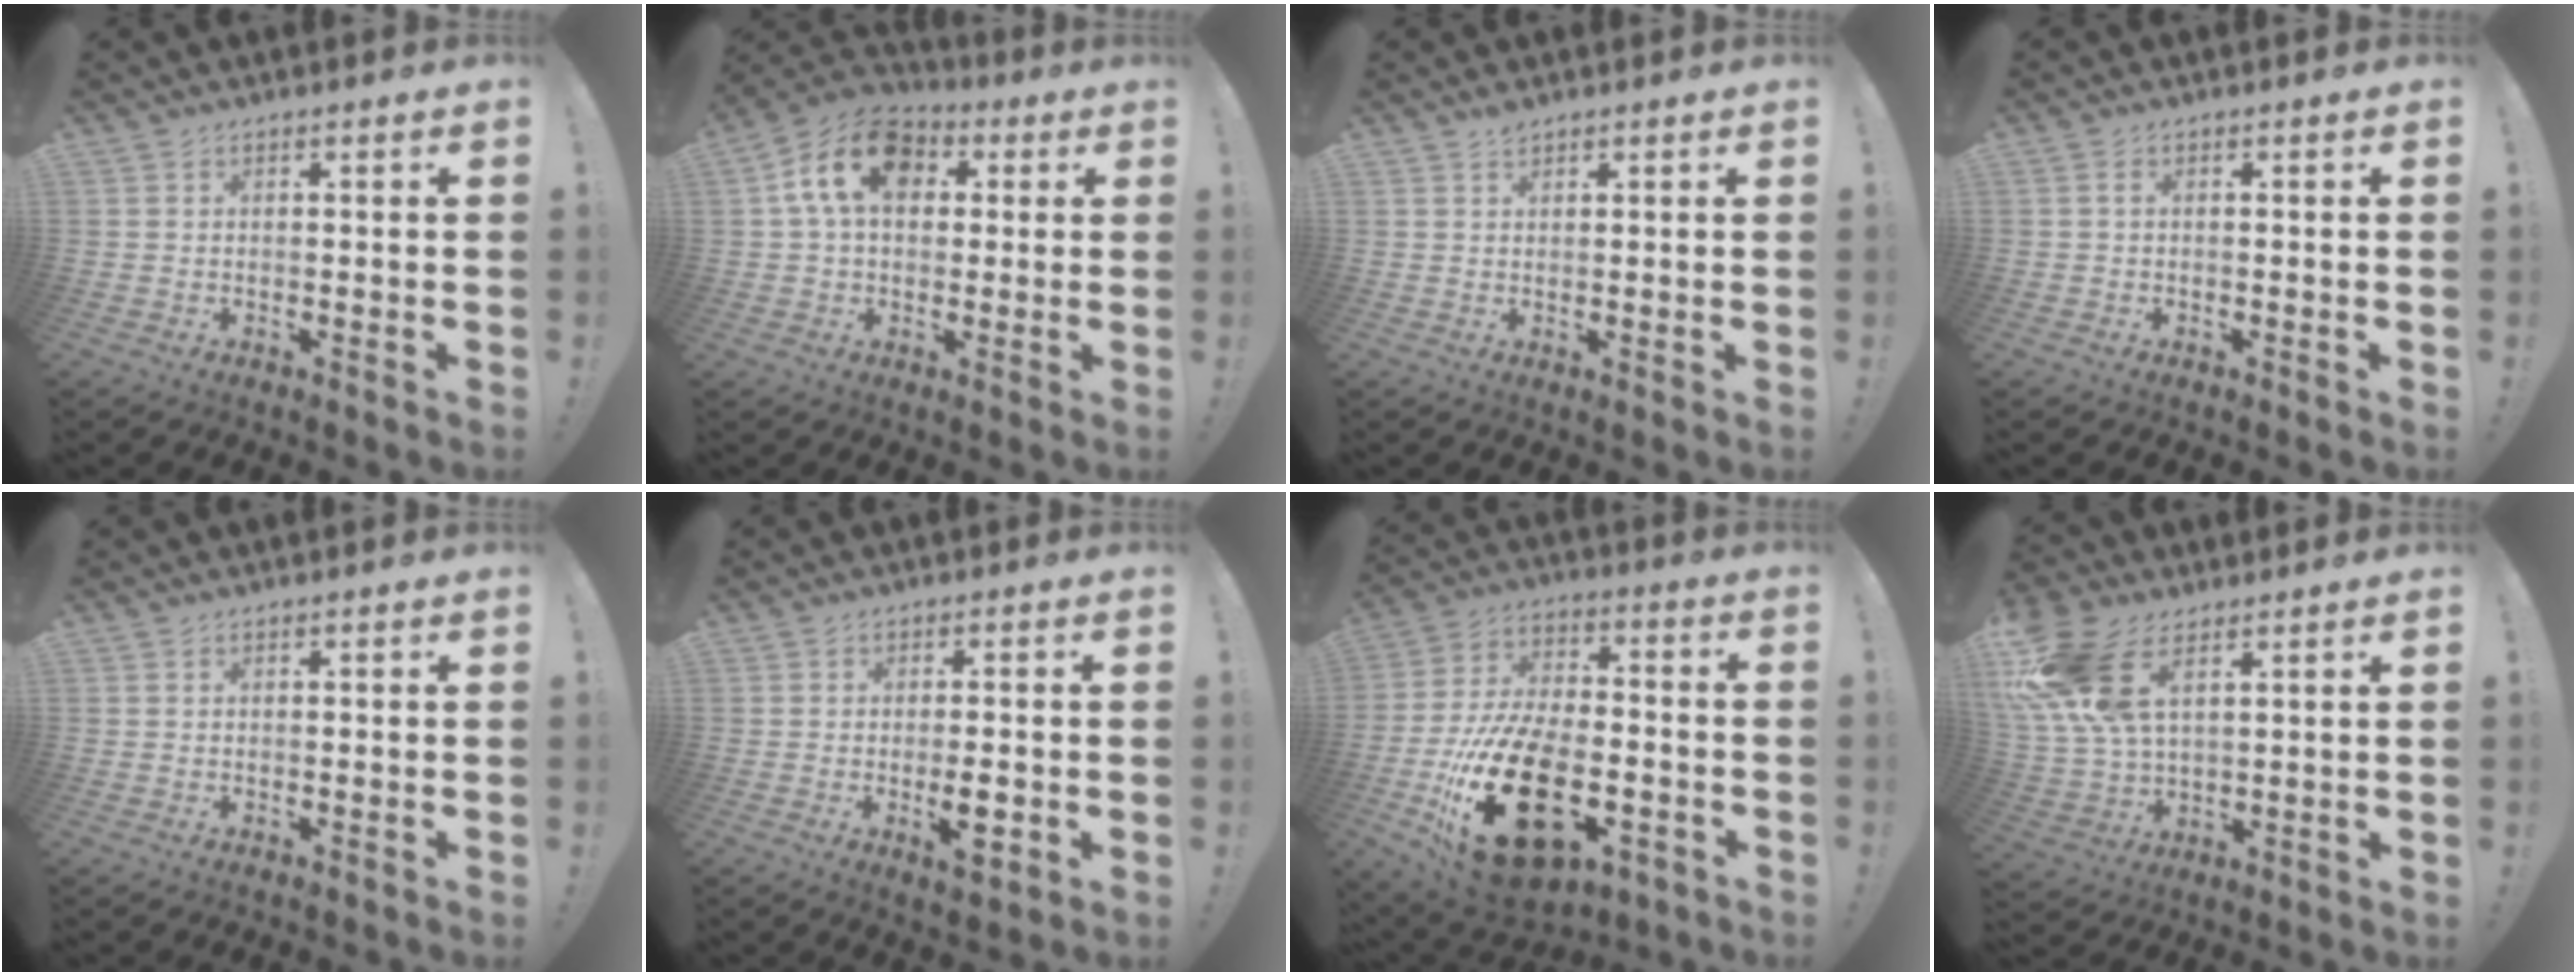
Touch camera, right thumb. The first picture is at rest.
{"total": 14.5, "force": [4.2, 9.9, 9.8], "torque": [-0.169, 0.005, 0.082]}
{"total": 1.5, "force": [1.3, 0.5, 0.6], "torque": [-0.001, -0.005, 0.021]}
{"total": 0.8, "force": [-0.4, 0.6, 0.4], "torque": [-0.010, 0.004, -0.007]}
{"total": 0.0}
{"total": 5.9, "force": [-1.8, 1.7, 5.4], "torque": [-0.086, 0.001, -0.026]}
{"total": 27.4, "force": [-9.3, 15.5, 20.6], "torque": [-0.406, 0.053, -0.141]}
{"total": 16.2, "force": [7.5, 9.1, 11.2], "torque": [-0.234, -0.026, 0.142]}